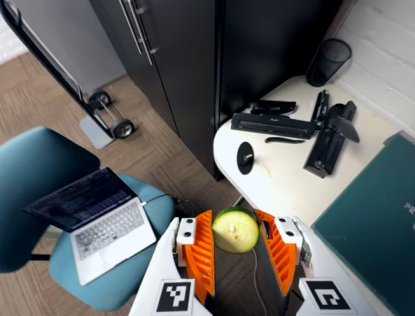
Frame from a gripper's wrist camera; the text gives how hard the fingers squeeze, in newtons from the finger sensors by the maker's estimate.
{"total": 9.0, "left": 9.1, "right": 8.8}